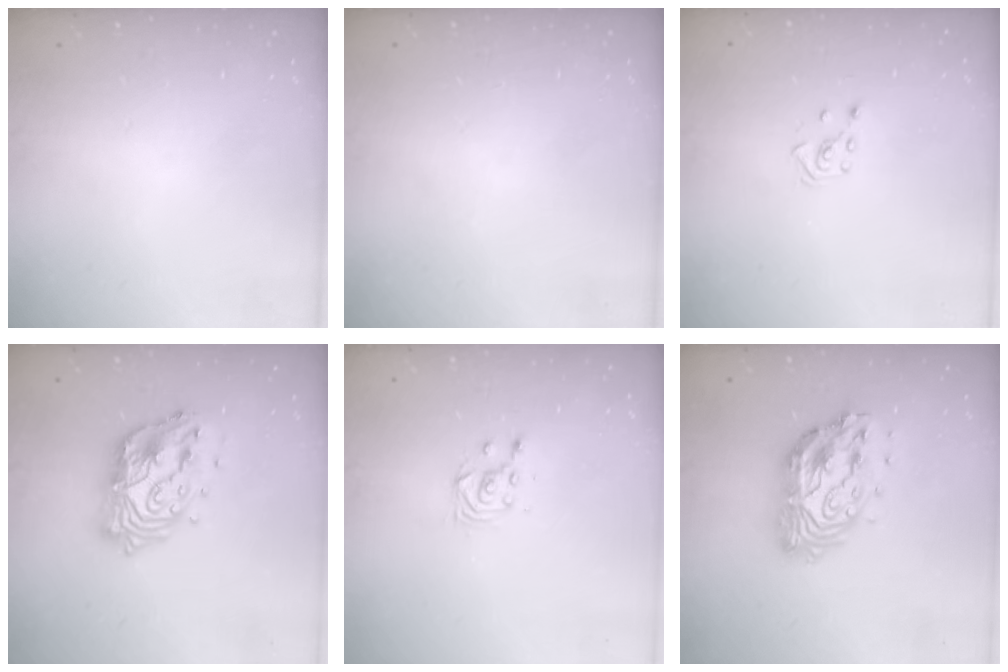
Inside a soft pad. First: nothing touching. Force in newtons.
{"total": 0.0}
{"total": 2.6, "press": 2.5, "slide": 0.6}
{"total": 15.9, "press": 15.9, "slide": 1.1}
{"total": 3.7, "press": 3.7, "slide": 0.3}
{"total": 15.1, "press": 15.0, "slide": 1.1}